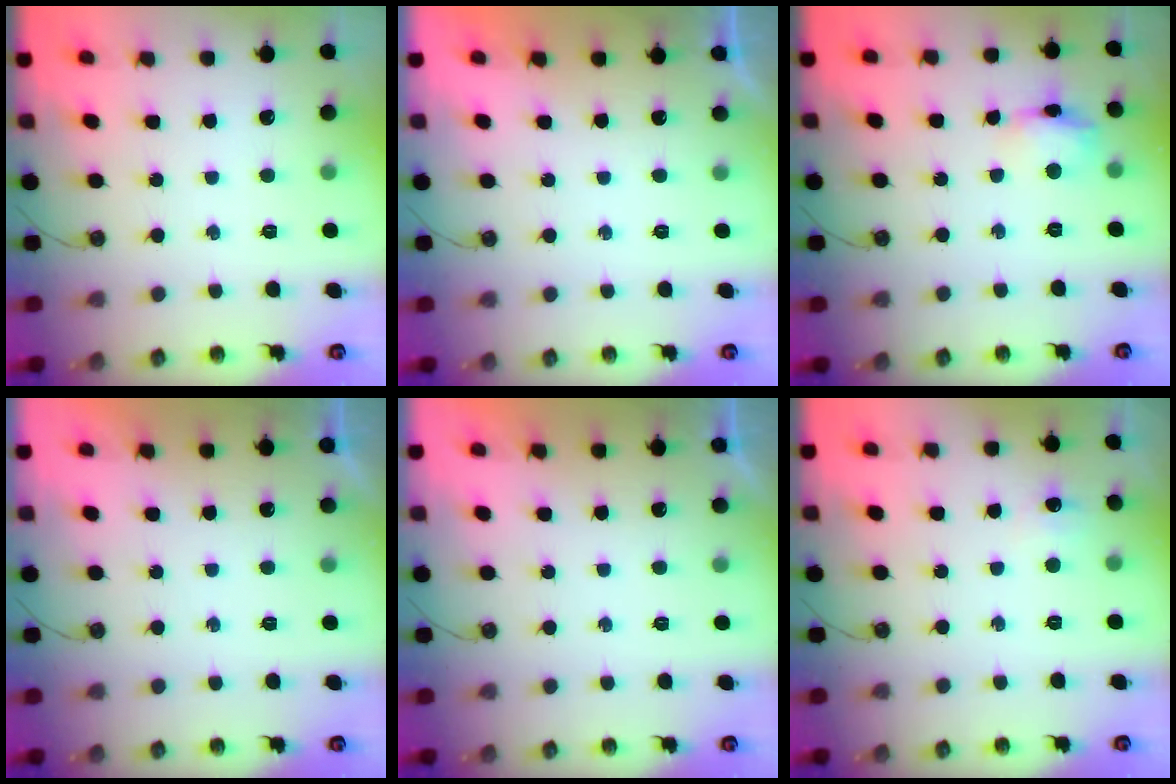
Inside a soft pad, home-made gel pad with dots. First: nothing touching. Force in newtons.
{"total": 0.0}
{"total": 10.0, "press": 10.0, "slide": 0.7}
{"total": 0.0}
{"total": 0.0}
{"total": 4.0, "press": 3.9, "slide": 0.6}